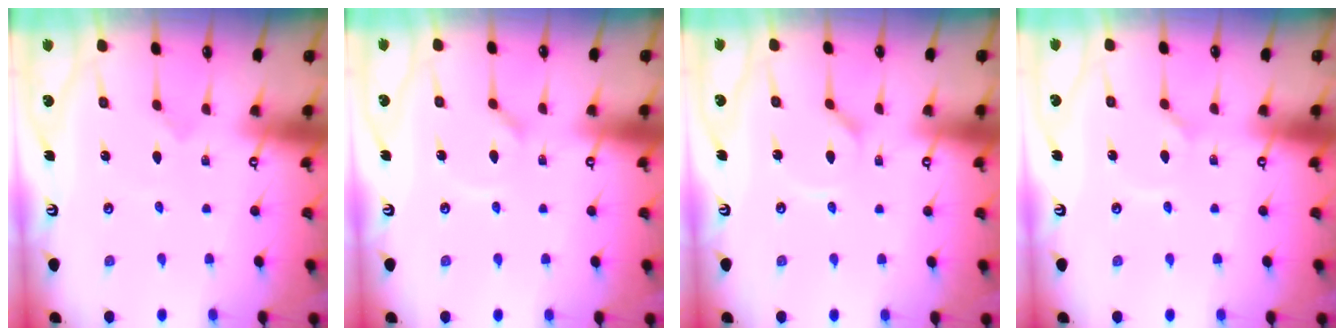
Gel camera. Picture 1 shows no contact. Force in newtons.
{"total": 3.9, "press": 3.8, "slide": 0.4}
{"total": 1.8, "press": 1.8, "slide": 0.3}
{"total": 1.8, "press": 1.7, "slide": 0.5}